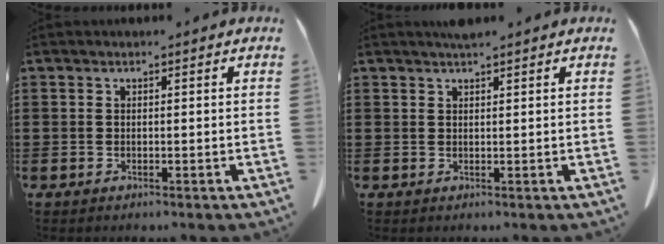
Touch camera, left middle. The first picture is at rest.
{"total": 1.5, "force": [1.2, 0.1, 0.8], "torque": [-0.017, 0.000, 0.023]}